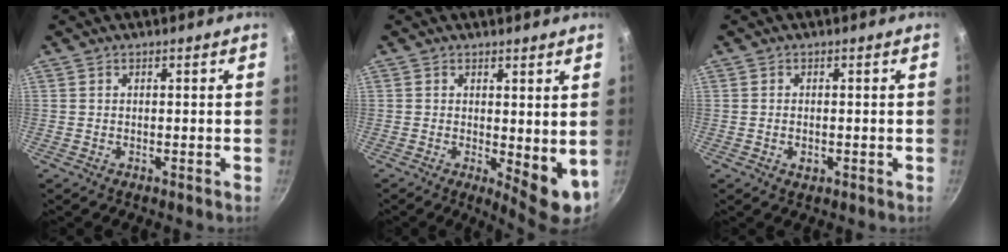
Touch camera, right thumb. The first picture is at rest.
{"total": 7.0, "force": [0.4, 2.9, 6.3], "torque": [-0.074, -0.012, 0.013]}
{"total": 1.7, "force": [-0.4, 1.1, 1.2], "torque": [-0.020, 0.000, -0.007]}